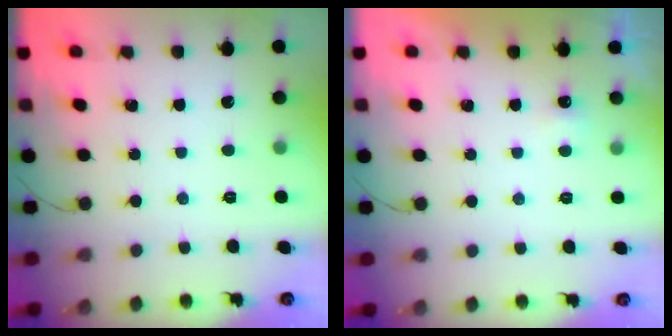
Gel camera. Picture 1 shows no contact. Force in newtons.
{"total": 2.3, "press": 2.2, "slide": 0.7}